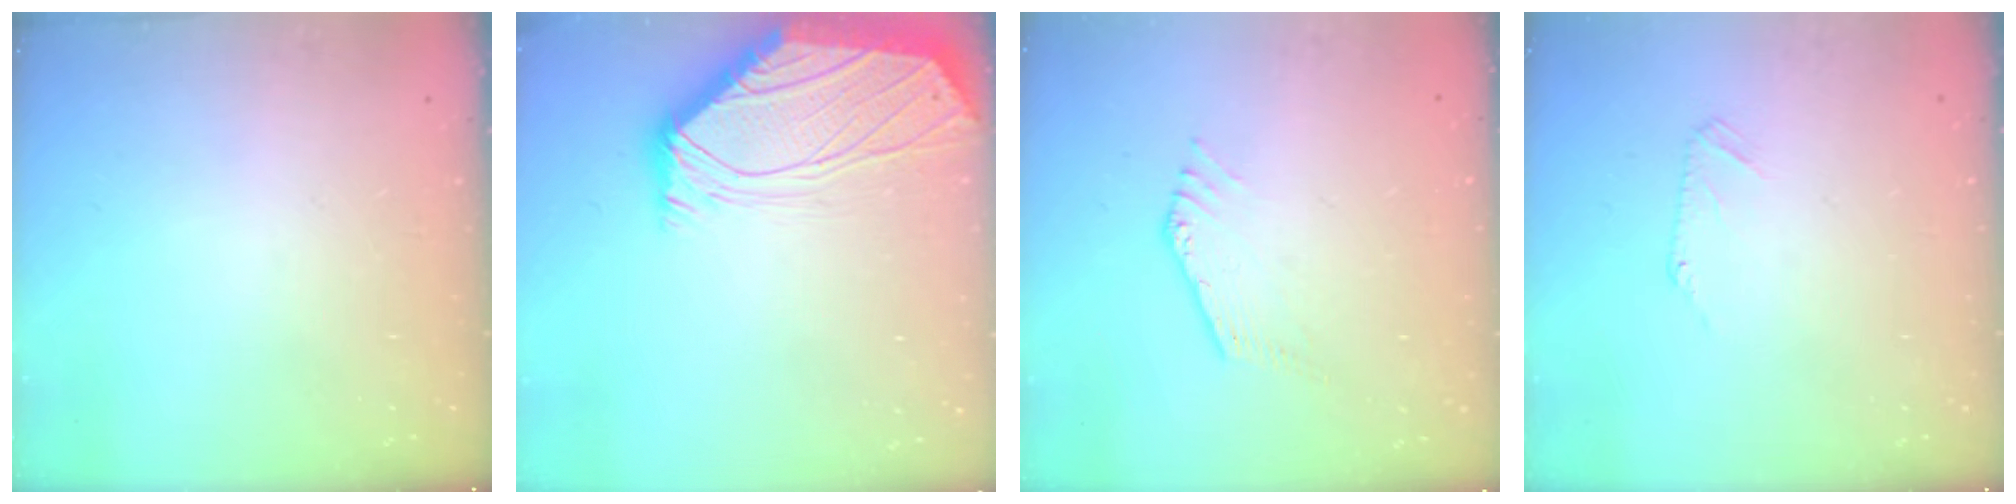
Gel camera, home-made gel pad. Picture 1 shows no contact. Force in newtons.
{"total": 0.0}
{"total": 0.5, "press": 0.3, "slide": 0.4}
{"total": 2.4, "press": 2.4, "slide": 0.5}